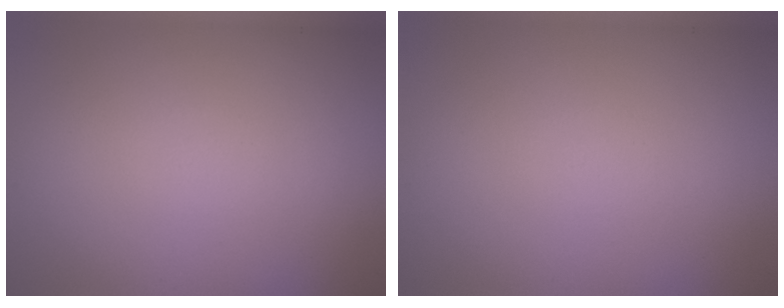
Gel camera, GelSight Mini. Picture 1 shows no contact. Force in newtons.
{"total": 0.0}